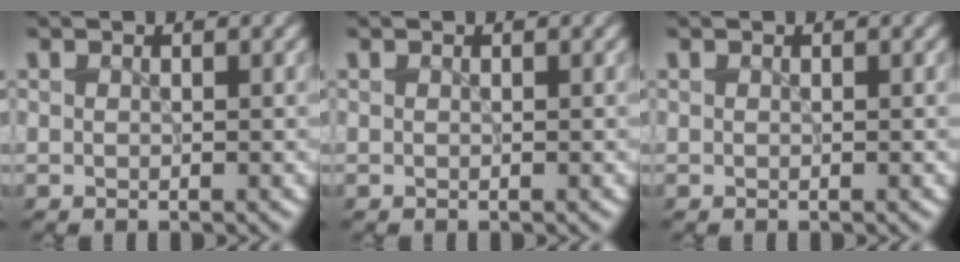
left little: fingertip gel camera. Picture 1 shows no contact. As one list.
[{"total": 0.0}, {"total": 0.0}]